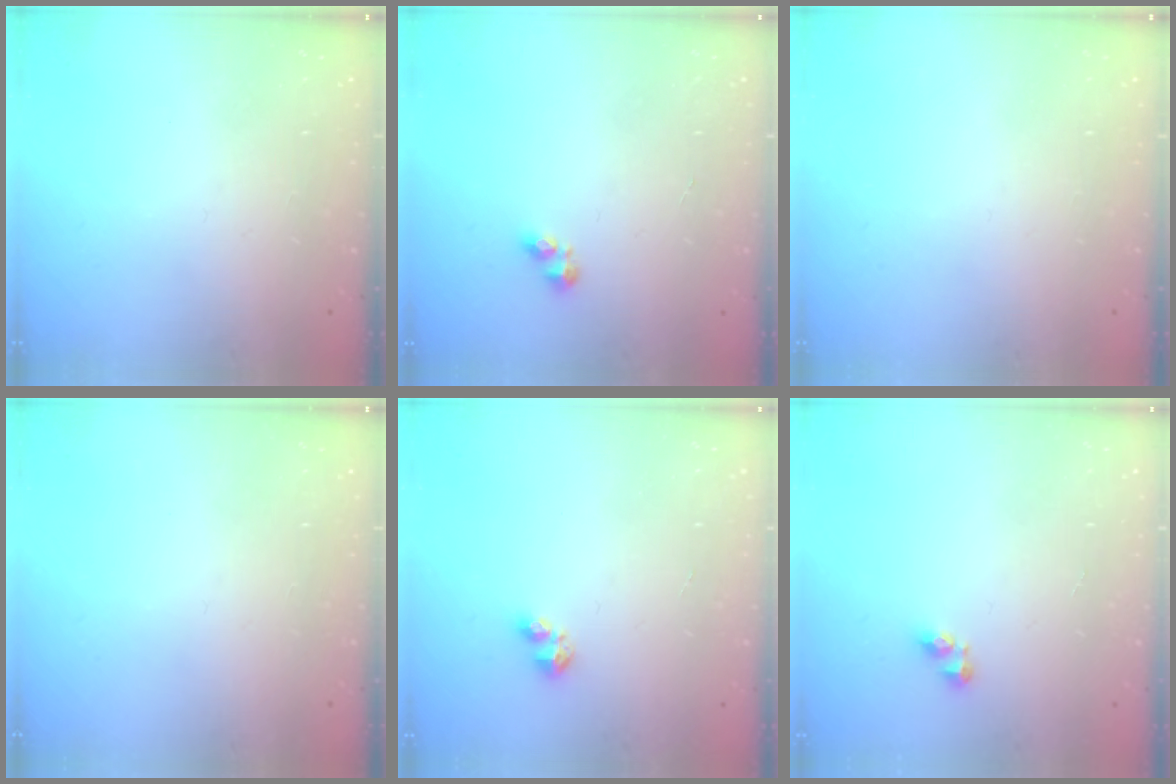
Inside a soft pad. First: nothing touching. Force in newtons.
{"total": 2.7, "press": 2.6, "slide": 0.5}
{"total": 0.0}
{"total": 0.0}
{"total": 2.8, "press": 2.8, "slide": 0.6}
{"total": 3.1, "press": 3.1, "slide": 0.3}